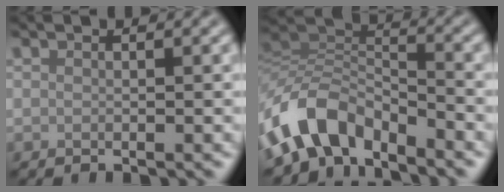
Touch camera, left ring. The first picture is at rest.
{"total": 6.8, "force": [-5.0, 3.3, 3.3], "torque": [-0.051, -0.002, -0.107]}